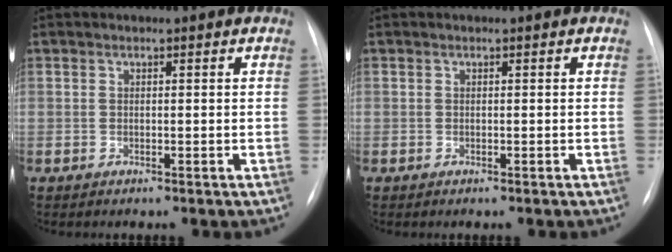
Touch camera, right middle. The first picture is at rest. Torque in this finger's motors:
{"motor_torque": [0.99, -1.14, 0.27, 0.11]}